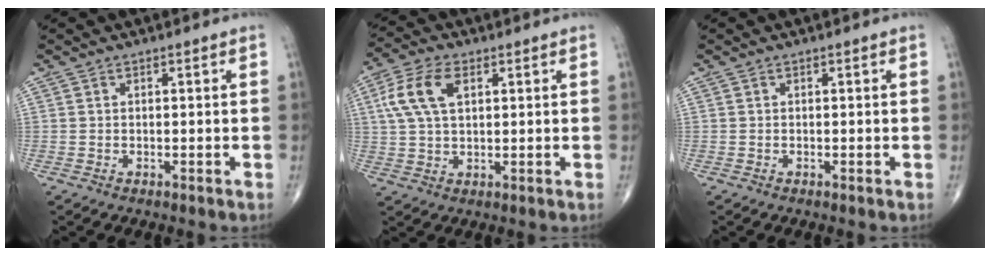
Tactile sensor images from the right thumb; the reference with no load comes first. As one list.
[{"total": 9.1, "force": [2.8, 5.0, 7.1], "torque": [-0.151, 0.011, 0.052]}, {"total": 0.0}]